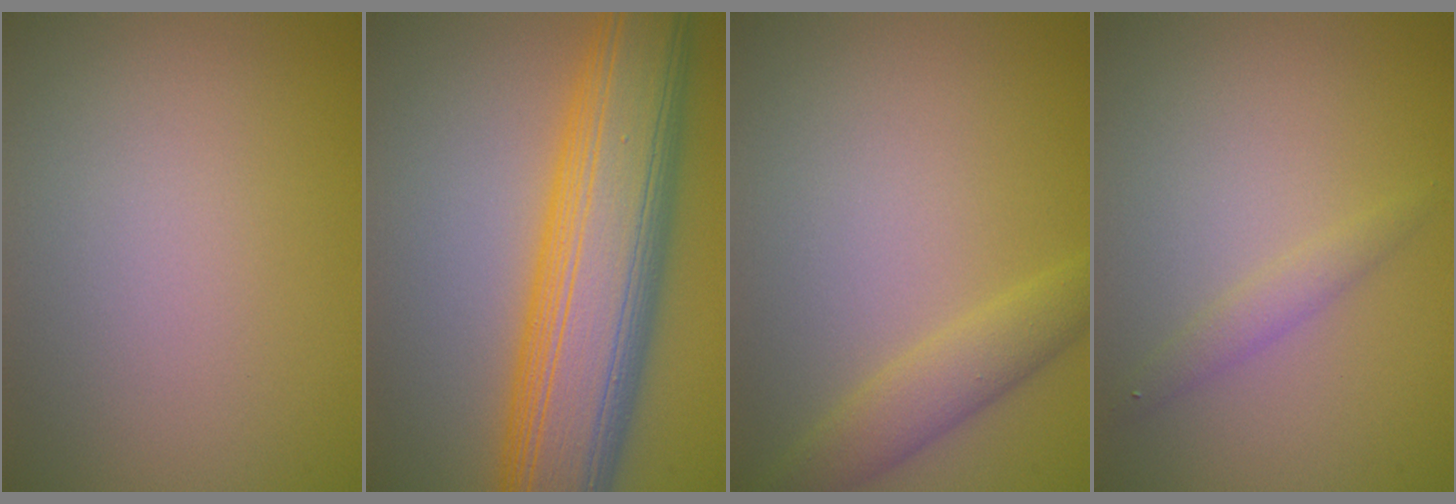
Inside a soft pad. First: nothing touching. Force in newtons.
{"total": 13.2, "press": 13.2, "slide": 0.3}
{"total": 2.9, "press": 2.9, "slide": 0.1}
{"total": 1.3, "press": 1.3, "slide": 0.0}